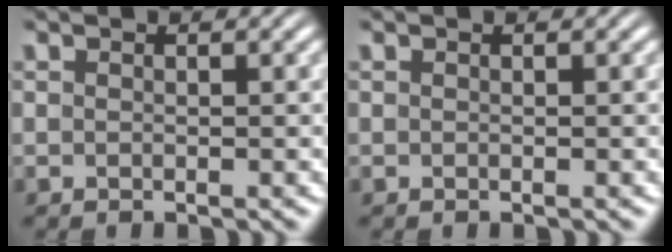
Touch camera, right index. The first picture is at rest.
{"total": 0.0}